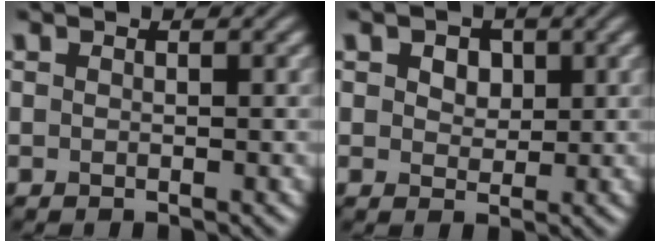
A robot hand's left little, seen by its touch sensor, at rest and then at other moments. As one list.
[{"total": 3.1, "force": [1.3, 2.1, 1.8], "torque": [-0.029, 0.012, 0.008]}]